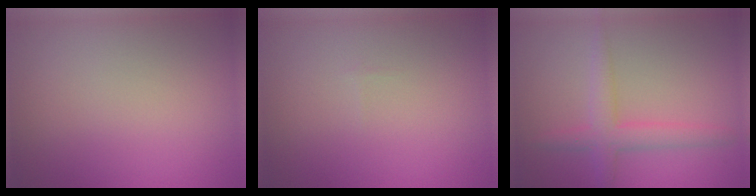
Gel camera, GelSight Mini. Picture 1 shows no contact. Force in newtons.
{"total": 0.0}
{"total": 3.0, "press": 3.0, "slide": 0.1}